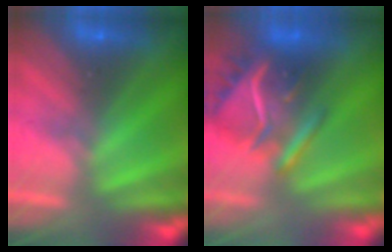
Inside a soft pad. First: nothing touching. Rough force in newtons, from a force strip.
{"total": 6.8}